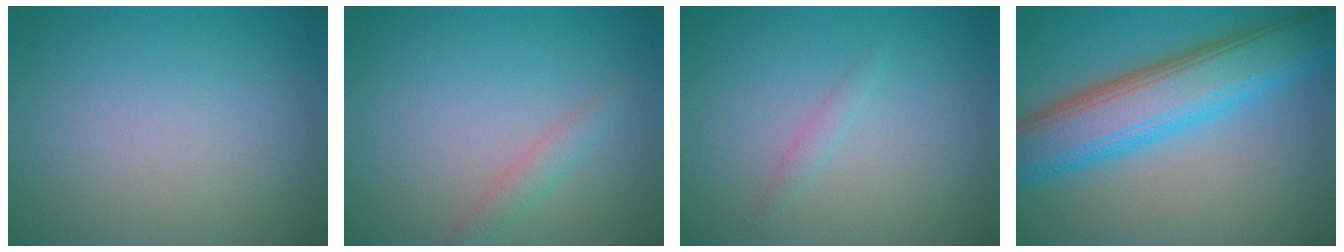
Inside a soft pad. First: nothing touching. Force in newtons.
{"total": 1.5, "press": 1.5, "slide": 0.1}
{"total": 0.8, "press": 0.8, "slide": 0.0}
{"total": 8.9, "press": 8.9, "slide": 0.3}